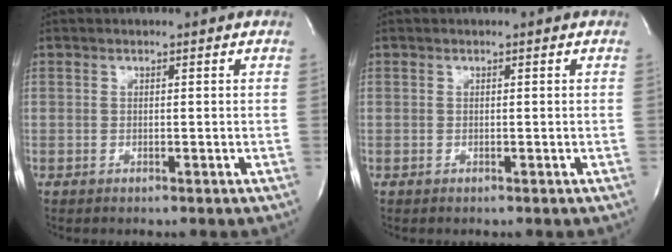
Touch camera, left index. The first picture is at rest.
{"total": 0.0}